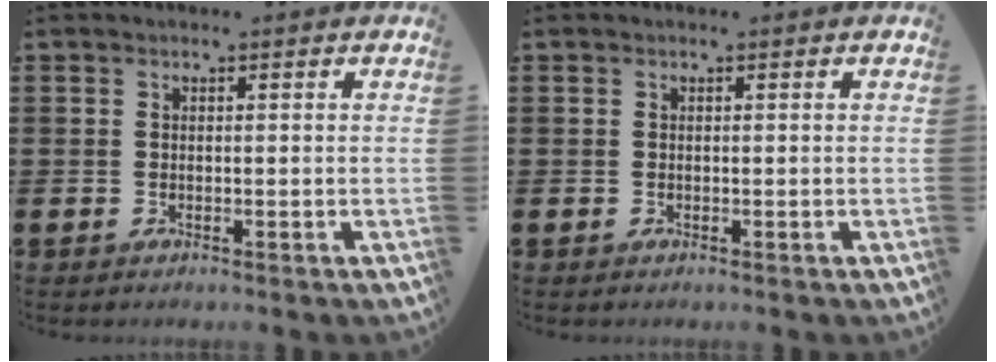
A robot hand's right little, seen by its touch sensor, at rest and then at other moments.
{"total": 0.0}